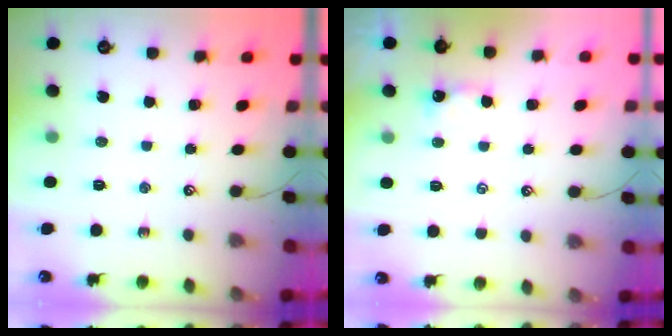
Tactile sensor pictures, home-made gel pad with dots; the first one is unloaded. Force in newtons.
{"total": 3.6, "press": 3.6, "slide": 0.1}